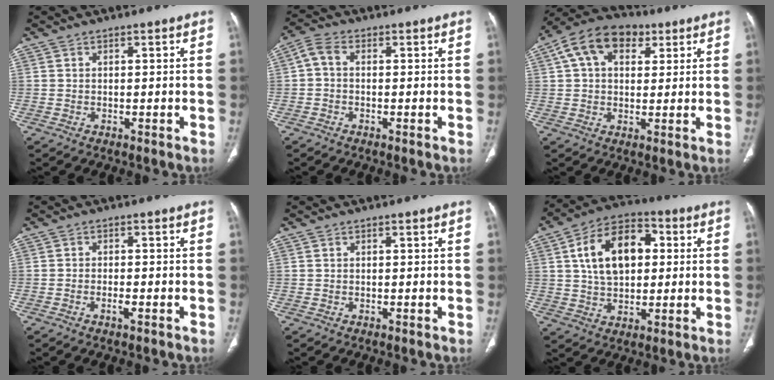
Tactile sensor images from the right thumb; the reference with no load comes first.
{"total": 3.3, "force": [-0.2, 2.0, 2.6], "torque": [-0.051, 0.010, -0.013]}
{"total": 12.6, "force": [4.7, 8.4, 8.1], "torque": [-0.124, 0.018, 0.073]}
{"total": 1.6, "force": [-0.9, 0.5, 1.2], "torque": [-0.024, 0.007, -0.015]}
{"total": 0.0}
{"total": 15.1, "force": [3.1, 9.5, 11.4], "torque": [-0.170, 0.014, 0.047]}